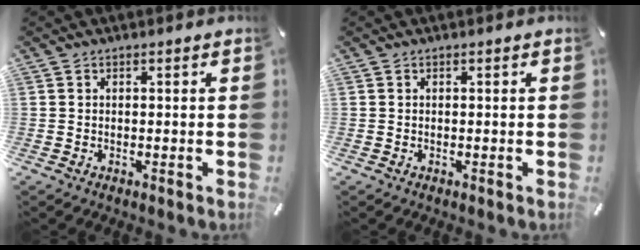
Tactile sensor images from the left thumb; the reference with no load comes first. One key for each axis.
{"total": 0.0}